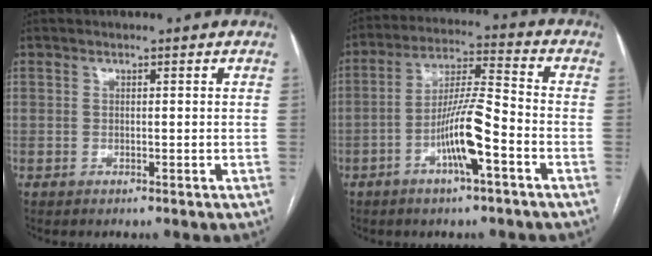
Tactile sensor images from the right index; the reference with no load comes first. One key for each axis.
{"total": 10.3, "fx": -4.1, "fy": 0.9, "fz": 9.4, "tx": -0.179, "ty": 0.008, "tz": -0.076}